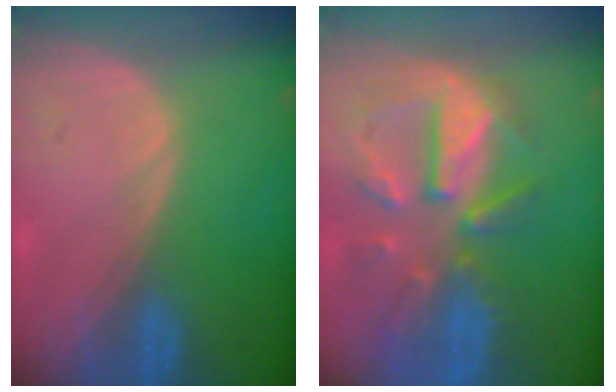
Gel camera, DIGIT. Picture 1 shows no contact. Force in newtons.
{"total": 10.8, "press": 9.6, "slide": 4.9}